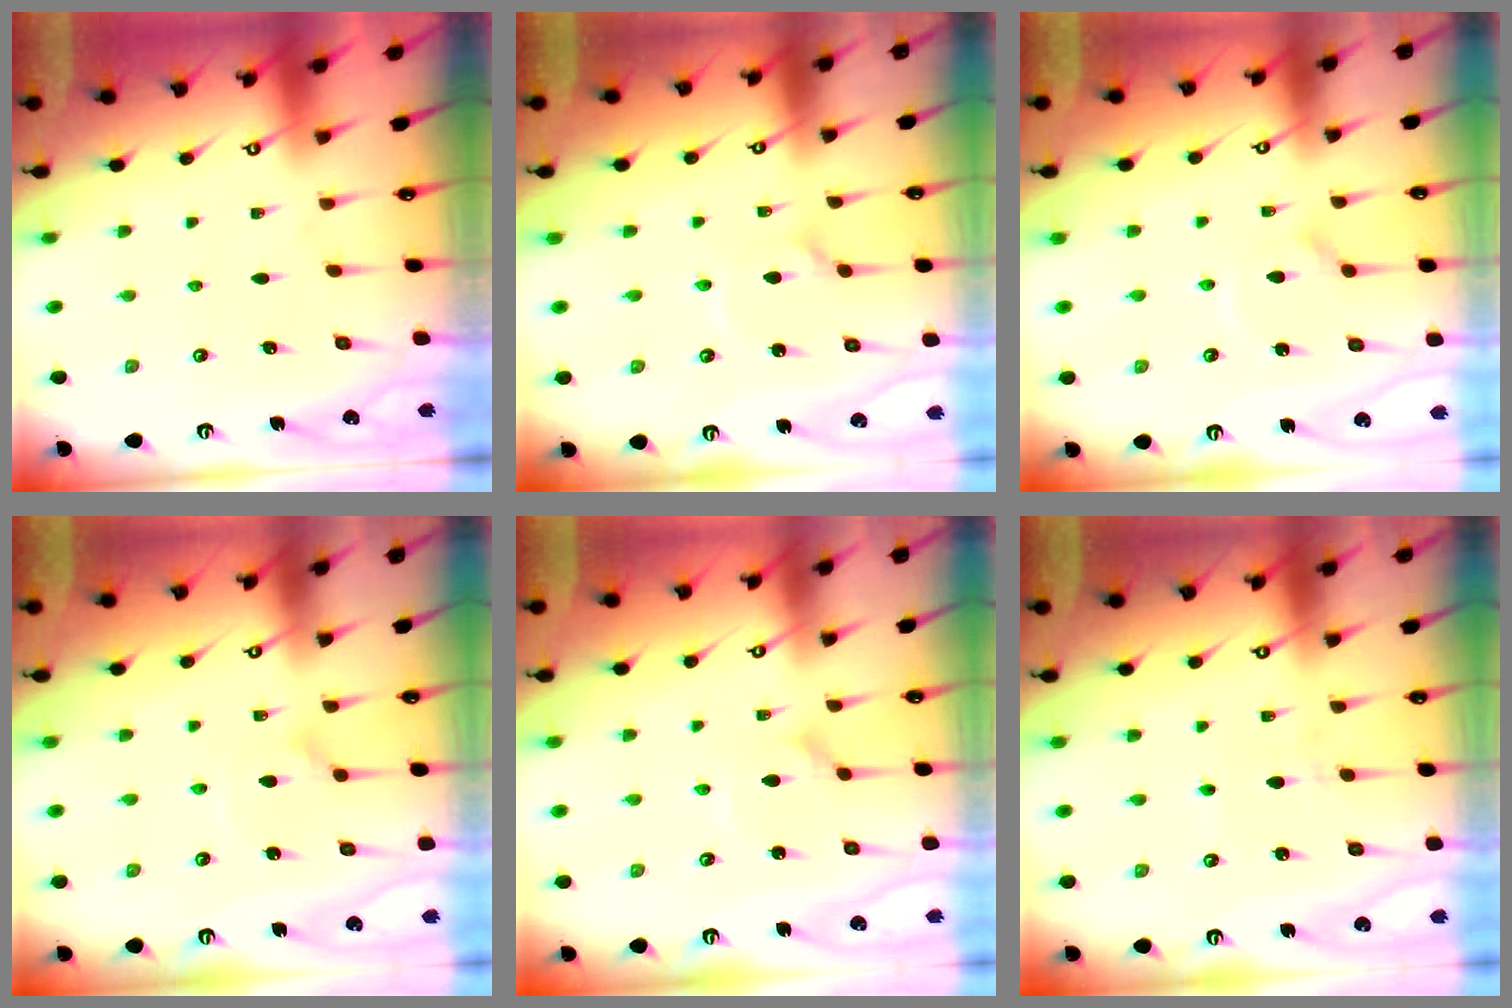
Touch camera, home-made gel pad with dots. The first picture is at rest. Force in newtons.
{"total": 2.6, "press": 2.6, "slide": 0.3}
{"total": 2.4, "press": 2.4, "slide": 0.2}
{"total": 2.6, "press": 2.6, "slide": 0.1}
{"total": 1.8, "press": 1.8, "slide": 0.0}
{"total": 1.5, "press": 1.4, "slide": 0.2}